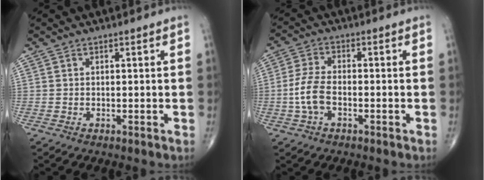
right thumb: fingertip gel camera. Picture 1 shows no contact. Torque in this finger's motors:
{"motor_torque": [-0.06, -0.14, 0.89, -0.07, 0.23]}